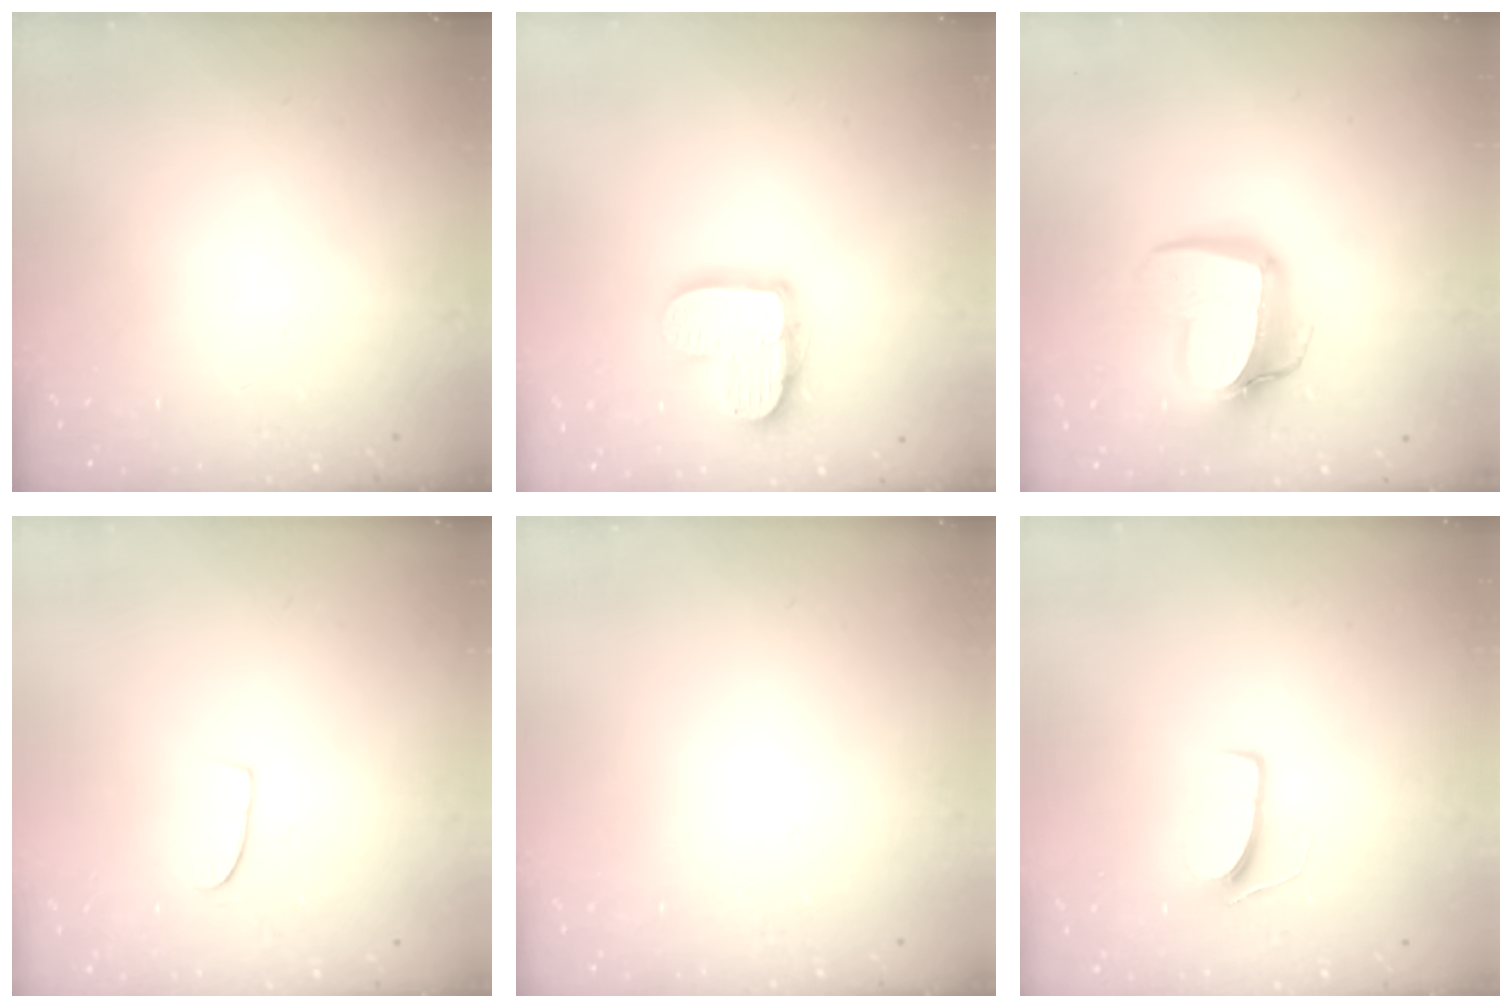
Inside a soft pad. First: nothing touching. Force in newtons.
{"total": 14.5, "press": 14.4, "slide": 1.3}
{"total": 15.2, "press": 15.2, "slide": 1.4}
{"total": 6.1, "press": 6.1, "slide": 0.4}
{"total": 0.0}
{"total": 6.5, "press": 6.5, "slide": 0.4}